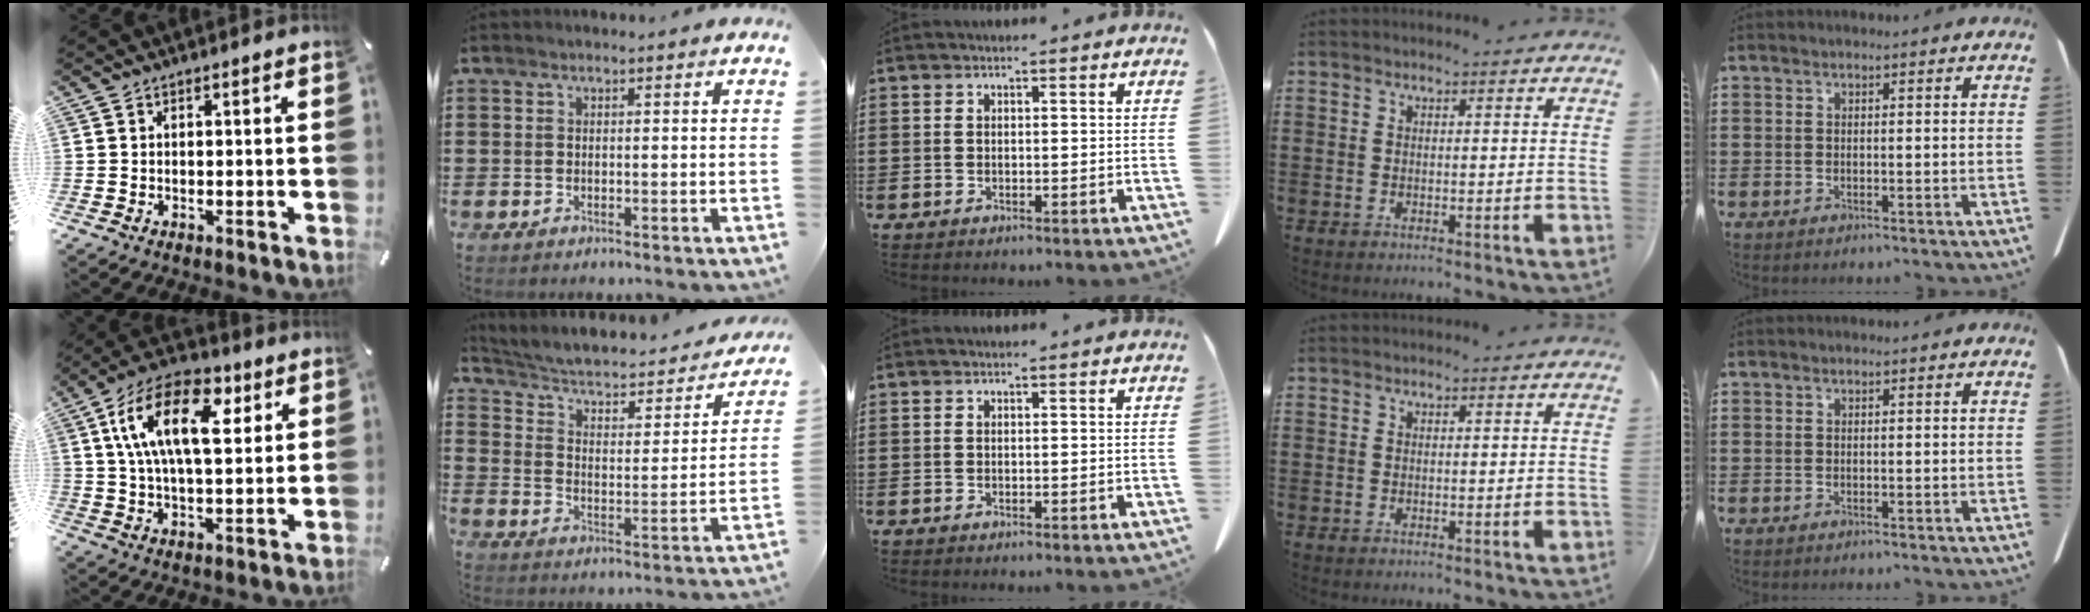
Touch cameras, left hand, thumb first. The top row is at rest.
{"thumb": {"total": 18.3, "force": [6.7, 9.3, 14.3], "torque": [-0.275, -0.002, 0.107]}, "index": {"total": 3.6, "force": [2.3, 1.7, 2.1], "torque": [-0.055, -0.023, 0.029]}}